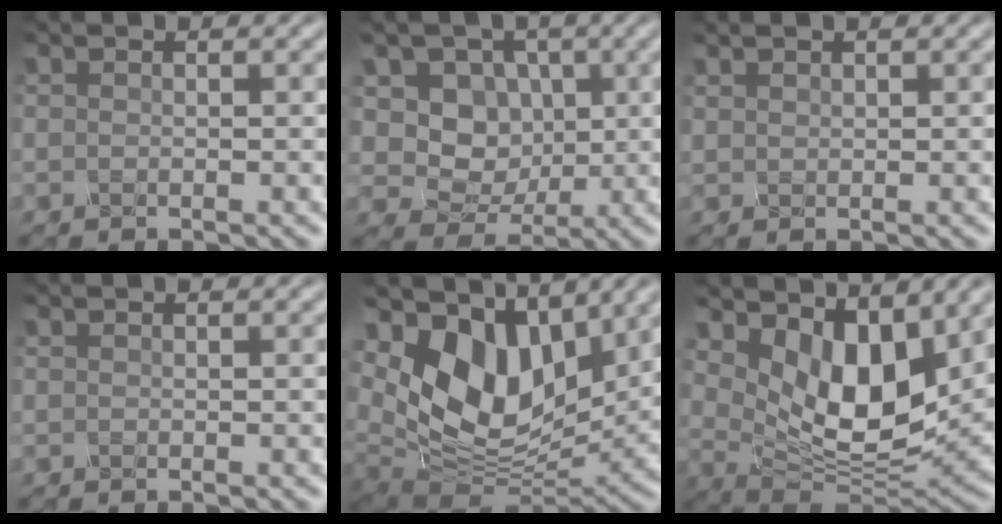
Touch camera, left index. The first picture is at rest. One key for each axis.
{"total": 4.5, "fx": 0.5, "fy": 4.0, "fz": 2.0, "tx": -0.041, "ty": -0.003, "tz": 0.011}
{"total": 0.9, "fx": 0.4, "fy": -0.4, "fz": -0.7, "tx": 0.006, "ty": 0.003, "tz": 0.024}
{"total": 0.0}
{"total": 11.0, "fx": 4.5, "fy": 6.7, "fz": 7.5, "tx": -0.141, "ty": 0.001, "tz": 0.088}
{"total": 7.3, "fx": 3.2, "fy": 4.0, "fz": 5.3, "tx": -0.105, "ty": -0.022, "tz": 0.063}